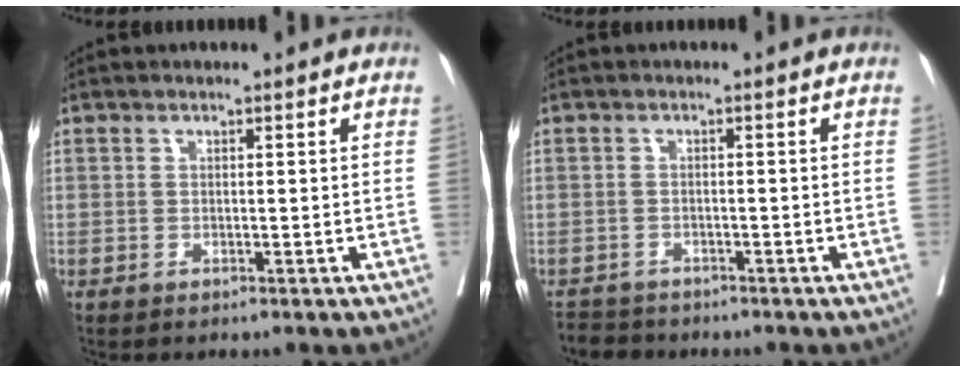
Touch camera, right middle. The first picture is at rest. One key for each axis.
{"total": 3.5, "fx": -3.3, "fy": 1.0, "fz": -0.4, "tx": -0.002, "ty": -0.010, "tz": -0.058}